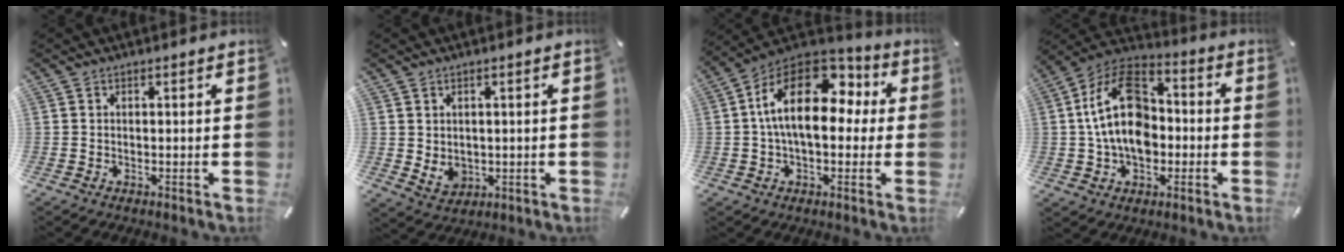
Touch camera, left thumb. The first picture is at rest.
{"total": 4.0, "force": [1.1, 3.6, 1.5], "torque": [-0.022, -0.008, 0.019]}
{"total": 18.4, "force": [3.2, 10.6, 14.7], "torque": [-0.259, -0.008, 0.051]}
{"total": 17.4, "force": [-0.5, 12.5, 12.1], "torque": [-0.251, 0.019, -0.012]}